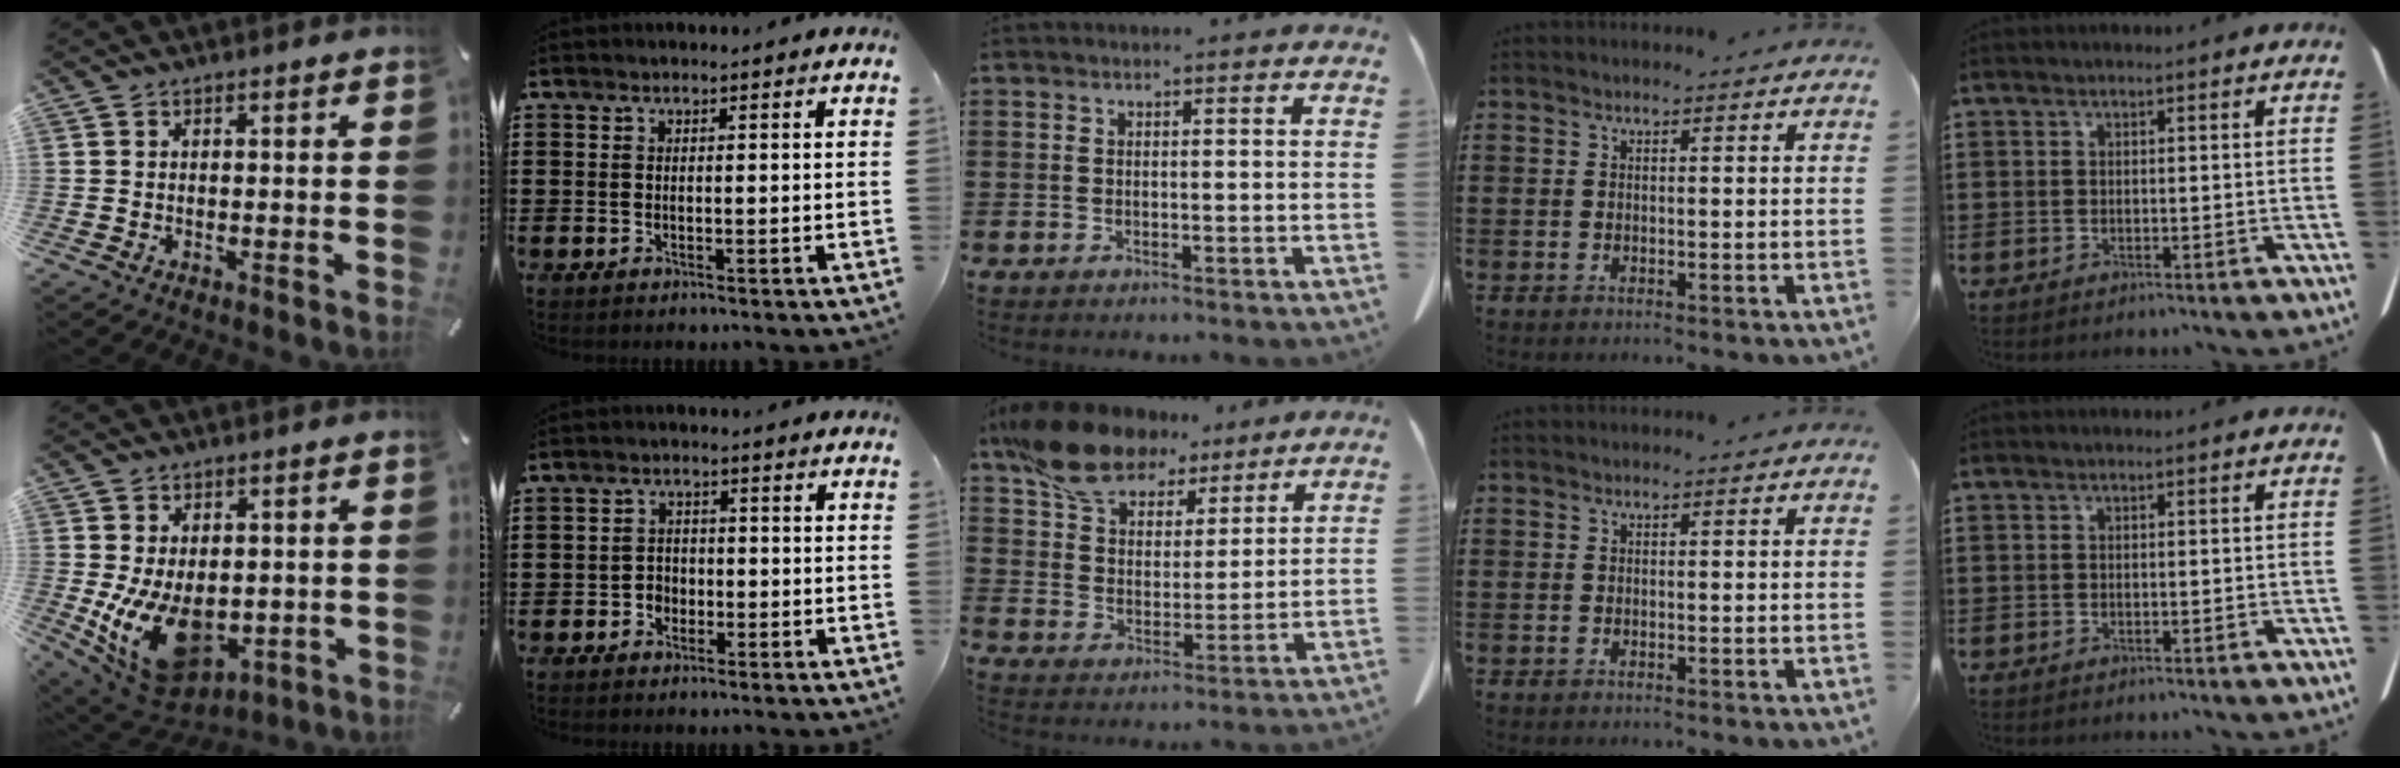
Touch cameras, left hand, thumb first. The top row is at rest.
{"thumb": {"total": 14.5, "force": [-2.0, 9.9, 10.4], "torque": [-0.185, -0.009, -0.023]}, "index": {"total": 2.2, "force": [-1.5, 1.6, 0.3], "torque": [-0.013, 0.003, -0.034]}, "middle": {"total": 11.9, "force": [9.5, 5.1, 4.9], "torque": [-0.129, -0.031, 0.183]}}